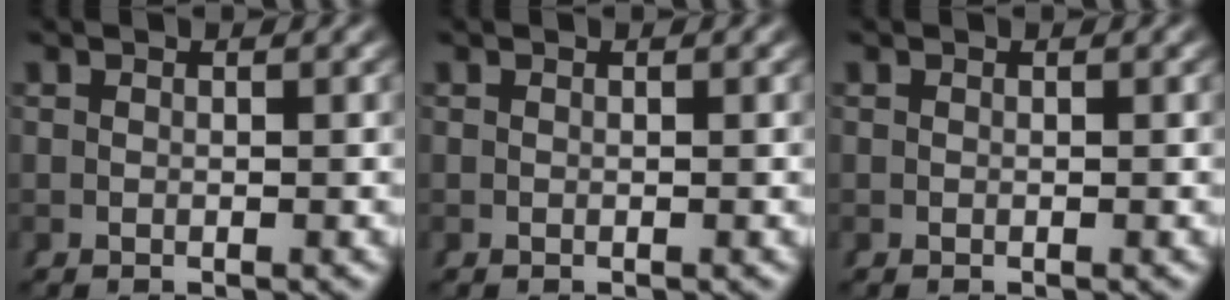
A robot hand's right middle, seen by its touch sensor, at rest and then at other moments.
{"total": 0.0}
{"total": 0.0}